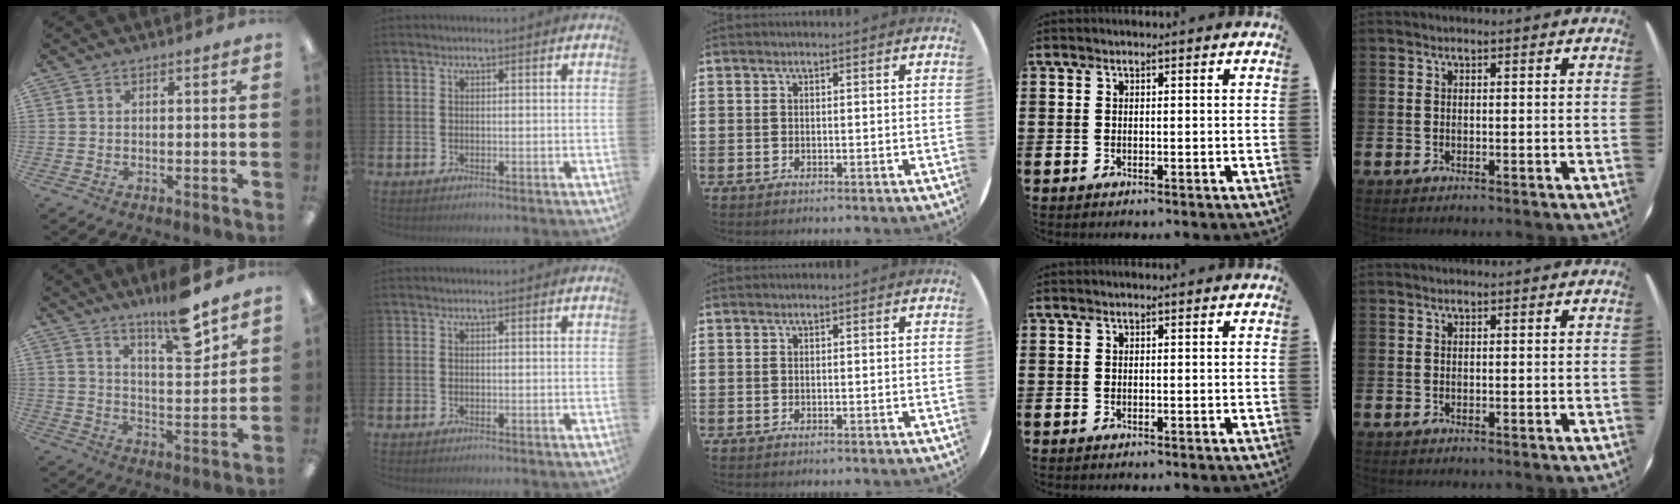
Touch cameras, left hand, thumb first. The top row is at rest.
{"thumb": {"total": 12.8, "force": [10.0, 2.6, 7.5], "torque": [-0.108, -0.065, 0.166]}}